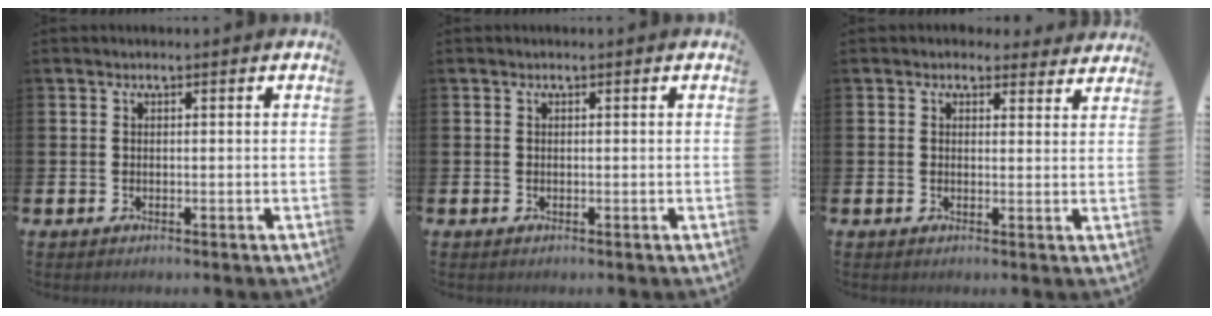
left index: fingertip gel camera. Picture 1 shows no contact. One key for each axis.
{"total": 0.0}
{"total": 2.4, "fx": 2.0, "fy": 1.2, "fz": -0.2, "tx": 0.018, "ty": -0.014, "tz": 0.032}